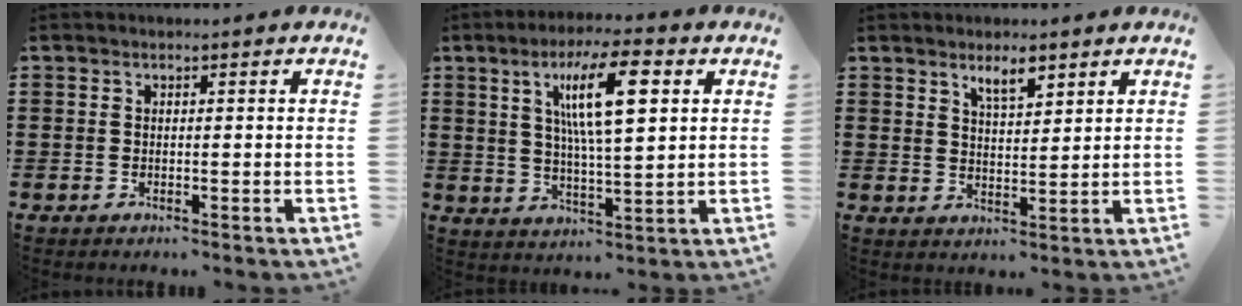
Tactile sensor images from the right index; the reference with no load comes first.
{"total": 11.0, "force": [3.9, 2.3, 10.0], "torque": [-0.184, 0.005, 0.061]}
{"total": 3.6, "force": [2.7, 1.0, 2.2], "torque": [-0.032, -0.003, 0.044]}